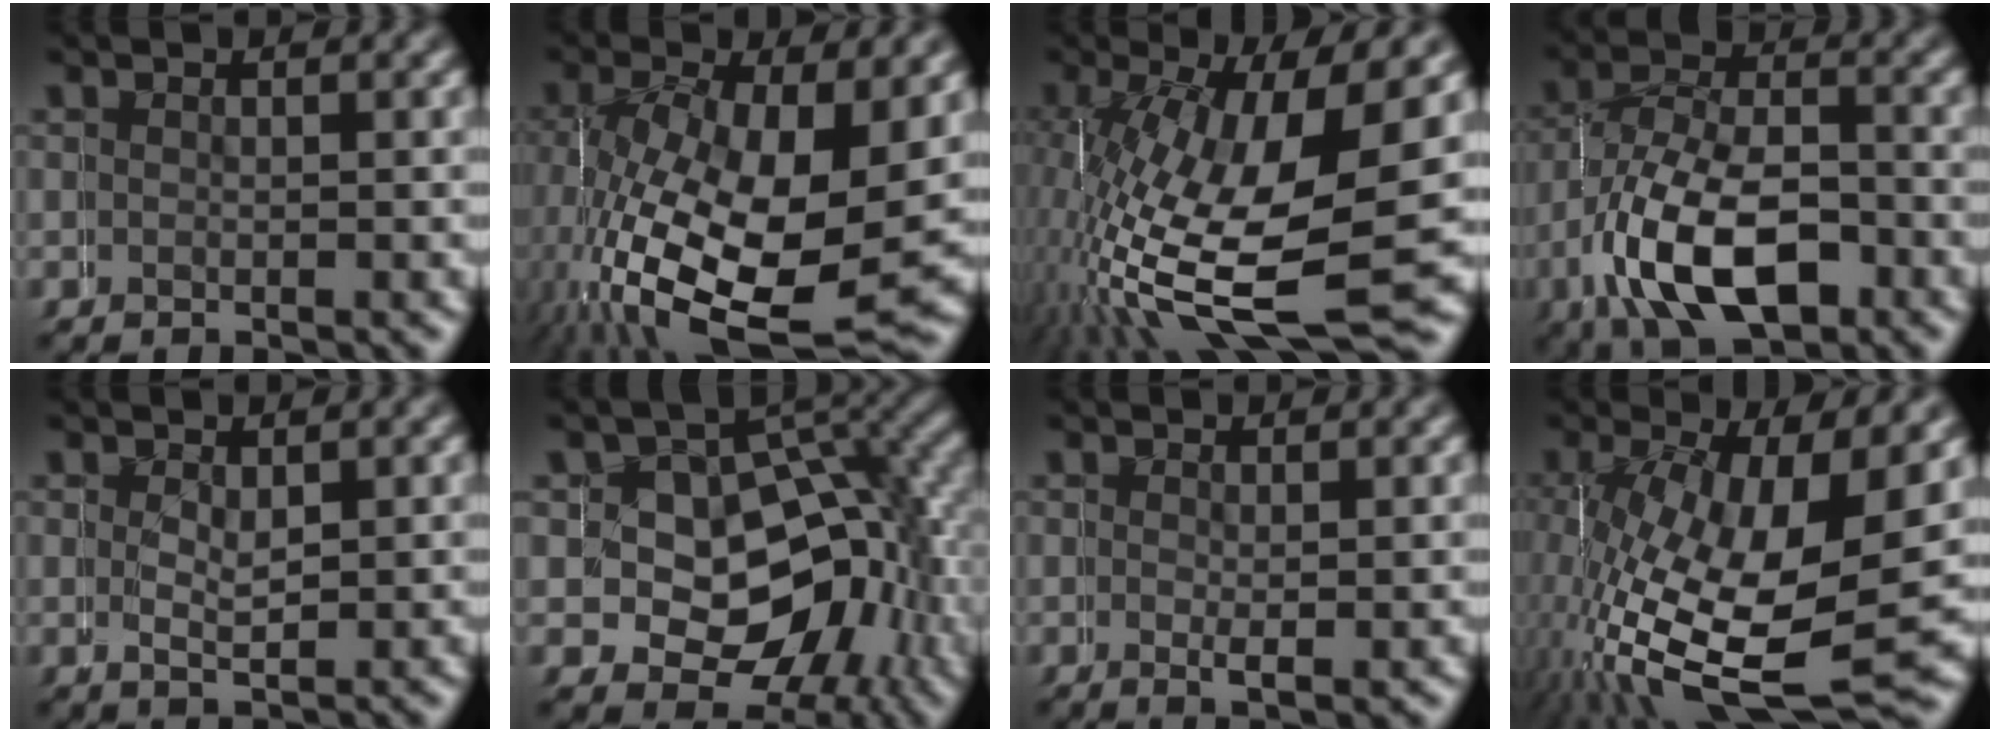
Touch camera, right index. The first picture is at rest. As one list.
[{"total": 12.1, "force": [-1.7, 7.2, 9.5], "torque": [-0.213, -0.076, 0.014]}, {"total": 12.1, "force": [-2.5, 5.7, 10.3], "torque": [-0.211, -0.050, -0.006]}, {"total": 8.3, "force": [-2.3, 5.6, 5.7], "torque": [-0.121, -0.039, -0.019]}, {"total": 1.4, "force": [1.3, 0.3, -0.3], "torque": [0.001, -0.007, 0.028]}, {"total": 9.9, "force": [-0.3, 8.6, 4.9], "torque": [-0.077, -0.050, 0.007]}, {"total": 1.4, "force": [0.3, 0.2, 1.3], "torque": [-0.014, 0.000, 0.010]}, {"total": 12.0, "force": [-1.2, 6.4, 10.1], "torque": [-0.221, -0.066, 0.025]}]